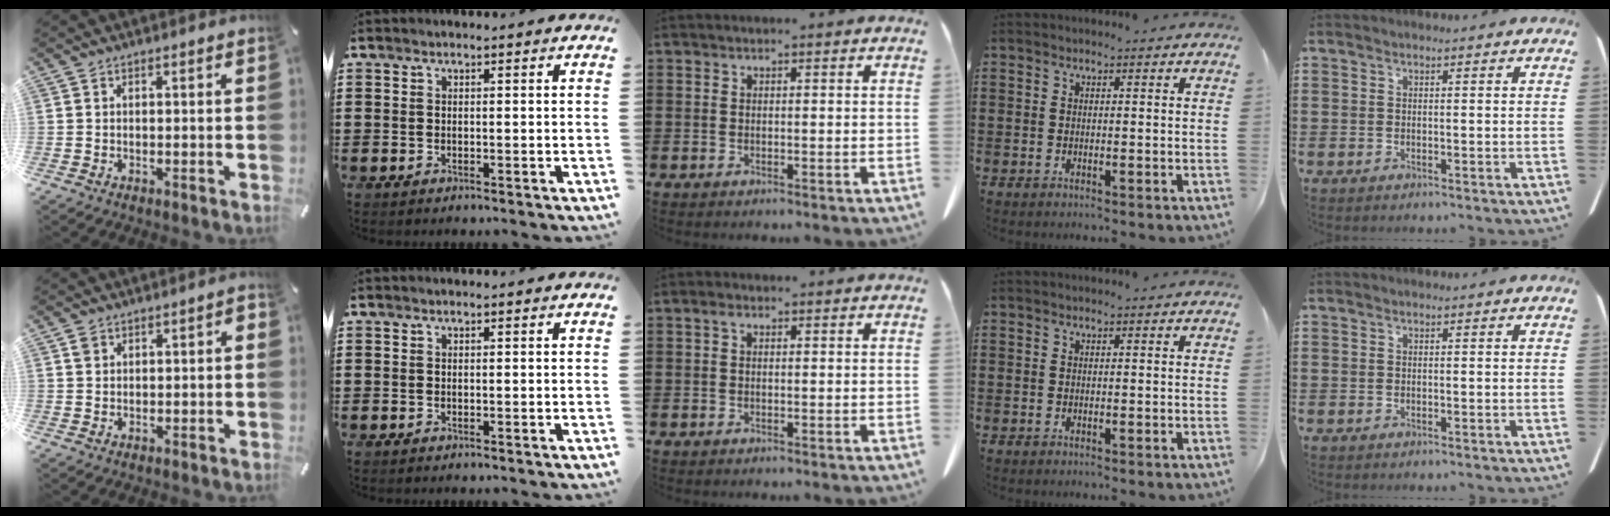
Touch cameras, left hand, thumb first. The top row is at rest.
{"thumb": {"total": 1.8, "force": [0.1, 1.5, 0.9], "torque": [-0.011, 0.005, -0.001]}, "middle": {"total": 1.1, "force": [0.2, 0.6, 1.0], "torque": [-0.022, 0.006, 0.002]}}